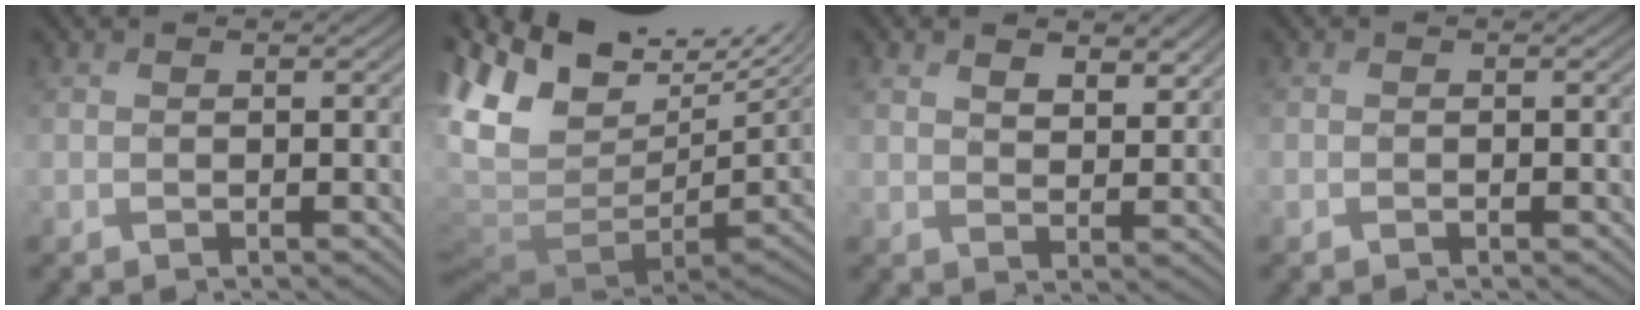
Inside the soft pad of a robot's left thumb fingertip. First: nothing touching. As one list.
[{"total": 14.0, "force": [1.6, 7.8, 11.6], "torque": [-0.198, -0.003, 0.076]}, {"total": 5.0, "force": [3.2, 2.5, 2.8], "torque": [-0.055, -0.008, 0.064]}, {"total": 0.5, "force": [-0.4, 0.3, 0.1], "torque": [0.000, 0.000, -0.004]}]